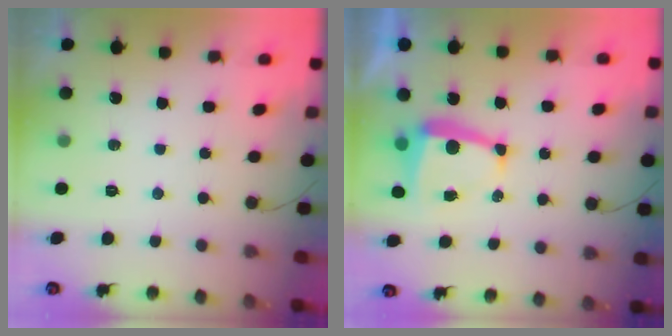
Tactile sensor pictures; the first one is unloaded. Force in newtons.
{"total": 6.5, "press": 6.4, "slide": 0.5}